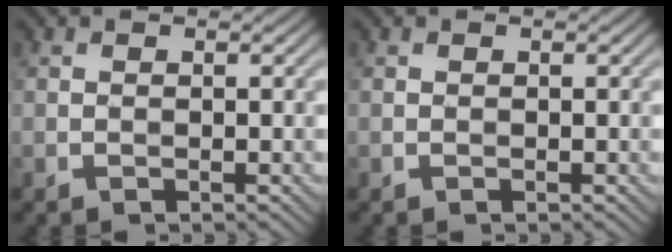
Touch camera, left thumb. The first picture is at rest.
{"total": 0.0}